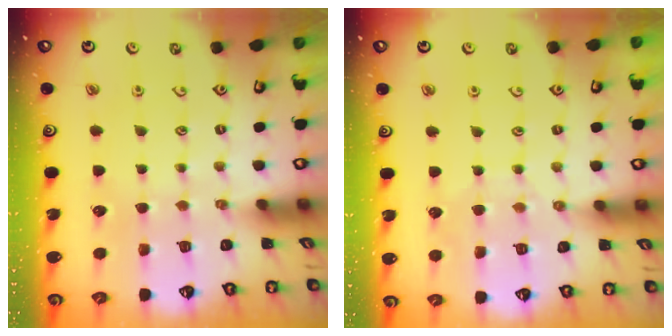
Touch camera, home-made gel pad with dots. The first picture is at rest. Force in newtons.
{"total": 4.1, "press": 4.1, "slide": 0.6}